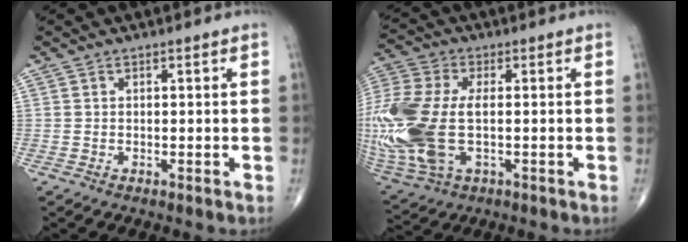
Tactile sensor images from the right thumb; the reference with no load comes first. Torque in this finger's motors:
{"motor_torque": [1.77, 1.77, 1.88, 0.24, 0.26]}